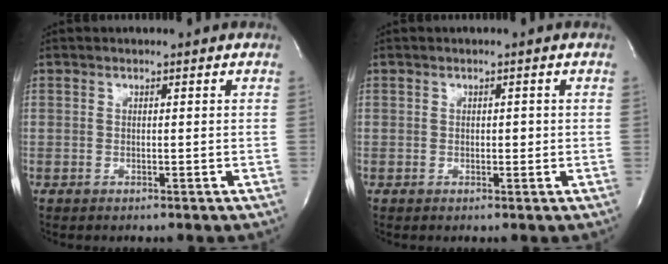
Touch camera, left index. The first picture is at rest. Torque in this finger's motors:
{"motor_torque": [-0.31, 0.09, -0.06, 0.00]}